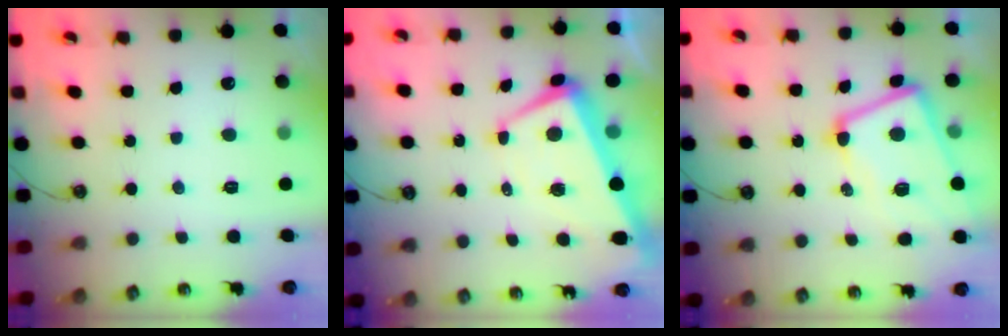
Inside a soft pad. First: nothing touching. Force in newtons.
{"total": 2.0, "press": 1.6, "slide": 1.2}
{"total": 5.1, "press": 5.0, "slide": 1.2}